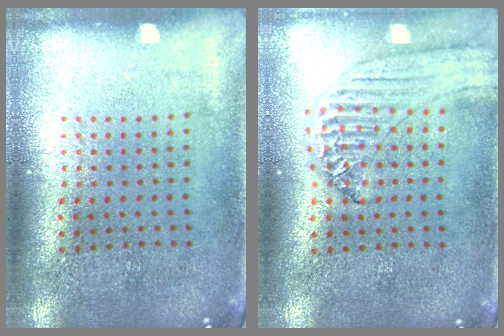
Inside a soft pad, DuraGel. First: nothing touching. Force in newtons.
{"total": 1.3, "press": 1.2, "slide": 0.2}